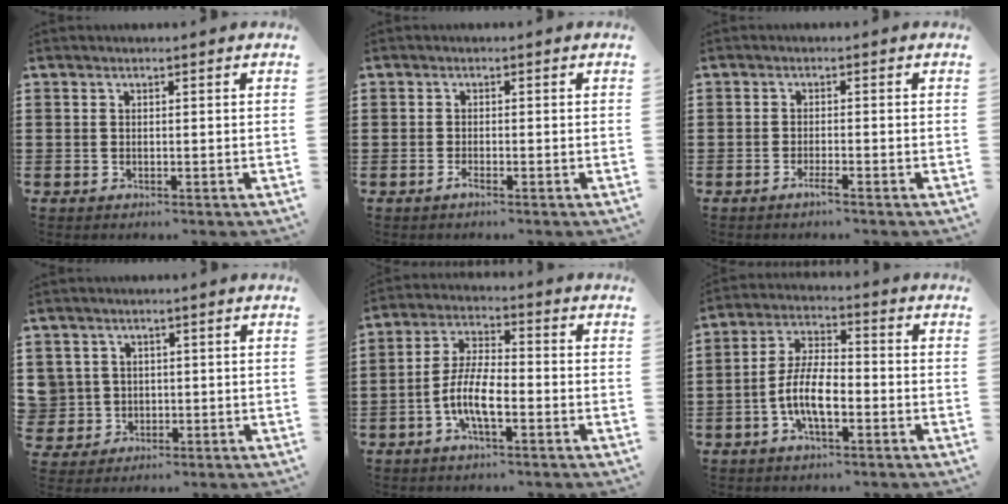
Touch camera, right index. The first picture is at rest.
{"total": 0.9, "force": [-0.8, 0.1, 0.5], "torque": [-0.013, -0.006, -0.013]}
{"total": 1.7, "force": [-1.2, 0.0, 1.2], "torque": [-0.027, -0.008, -0.024]}
{"total": 3.4, "force": [0.3, 3.4, 0.1], "torque": [-0.020, 0.012, 0.003]}
{"total": 7.5, "force": [-2.7, 2.4, 6.6], "torque": [-0.149, -0.008, -0.056]}
{"total": 7.8, "force": [-2.6, 3.0, 6.7], "torque": [-0.153, -0.005, -0.055]}